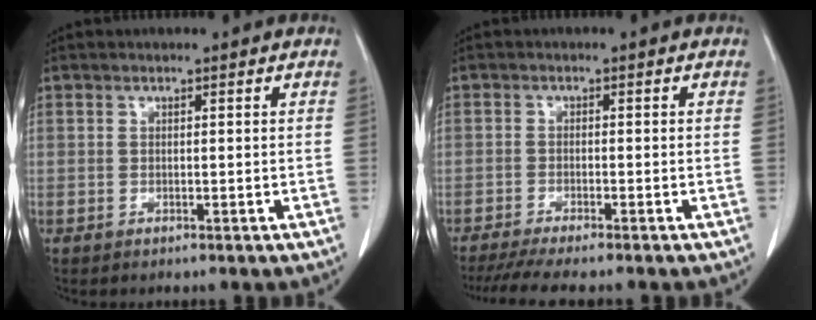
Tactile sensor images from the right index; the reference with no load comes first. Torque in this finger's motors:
{"motor_torque": [0.54, -0.49, 0.25, 0.09]}